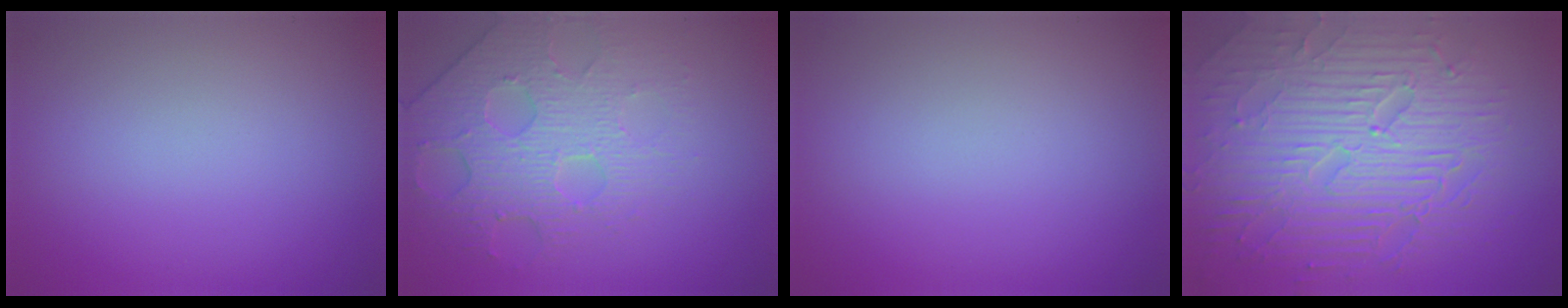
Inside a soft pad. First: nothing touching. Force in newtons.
{"total": 4.4, "press": 4.2, "slide": 1.4}
{"total": 0.0}
{"total": 10.0, "press": 6.5, "slide": 7.6}